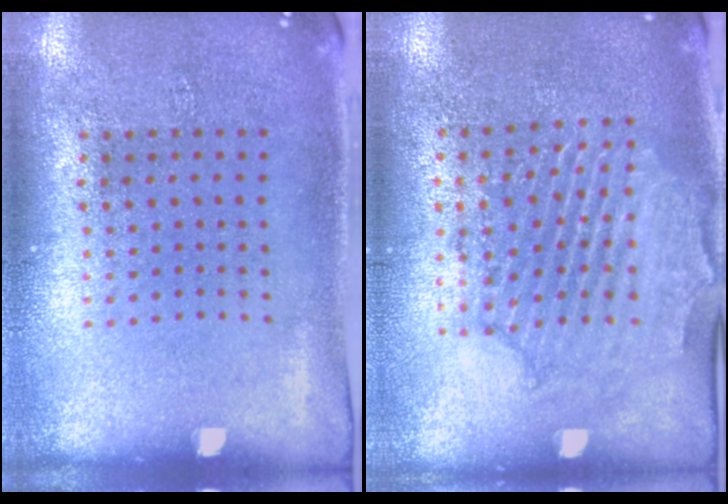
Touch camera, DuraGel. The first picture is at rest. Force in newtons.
{"total": 2.0, "press": 1.9, "slide": 0.5}